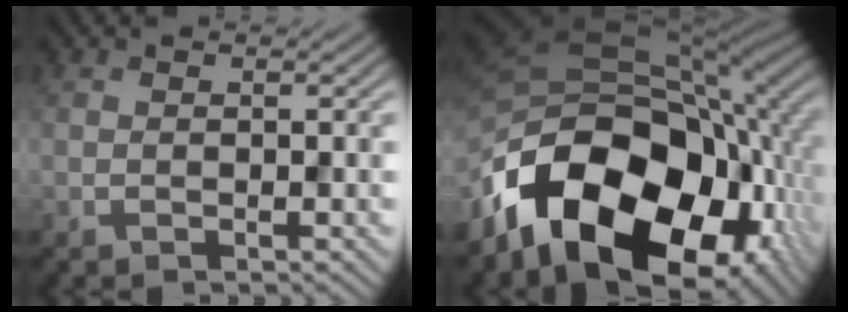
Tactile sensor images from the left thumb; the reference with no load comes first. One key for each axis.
{"total": 20.2, "fx": -8.9, "fy": 12.4, "fz": 13.2, "tx": -0.267, "ty": -0.035, "tz": -0.129}